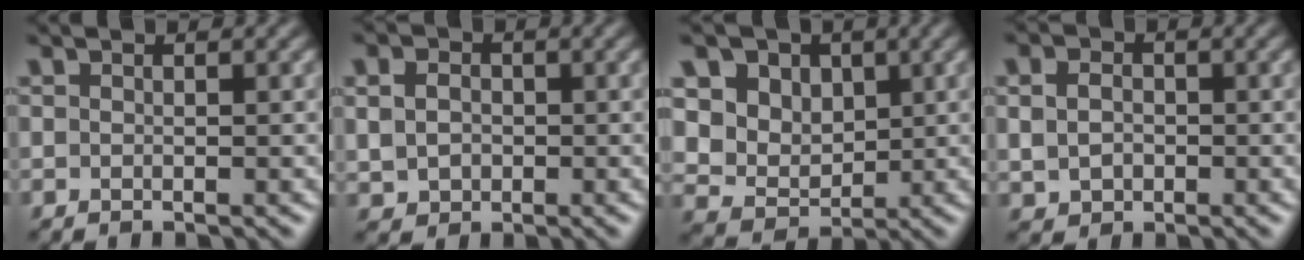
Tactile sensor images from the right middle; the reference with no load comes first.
{"total": 3.7, "force": [1.0, 3.1, 1.7], "torque": [-0.033, 0.021, -0.001]}
{"total": 8.2, "force": [4.0, 6.4, 3.3], "torque": [-0.074, 0.001, 0.069]}
{"total": 3.3, "force": [0.6, 2.8, 1.6], "torque": [-0.031, 0.021, -0.007]}